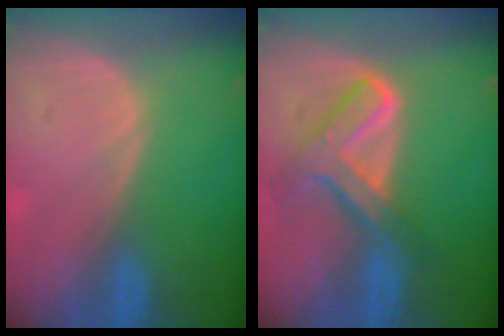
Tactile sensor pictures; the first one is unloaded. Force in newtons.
{"total": 7.8, "press": 6.7, "slide": 4.1}